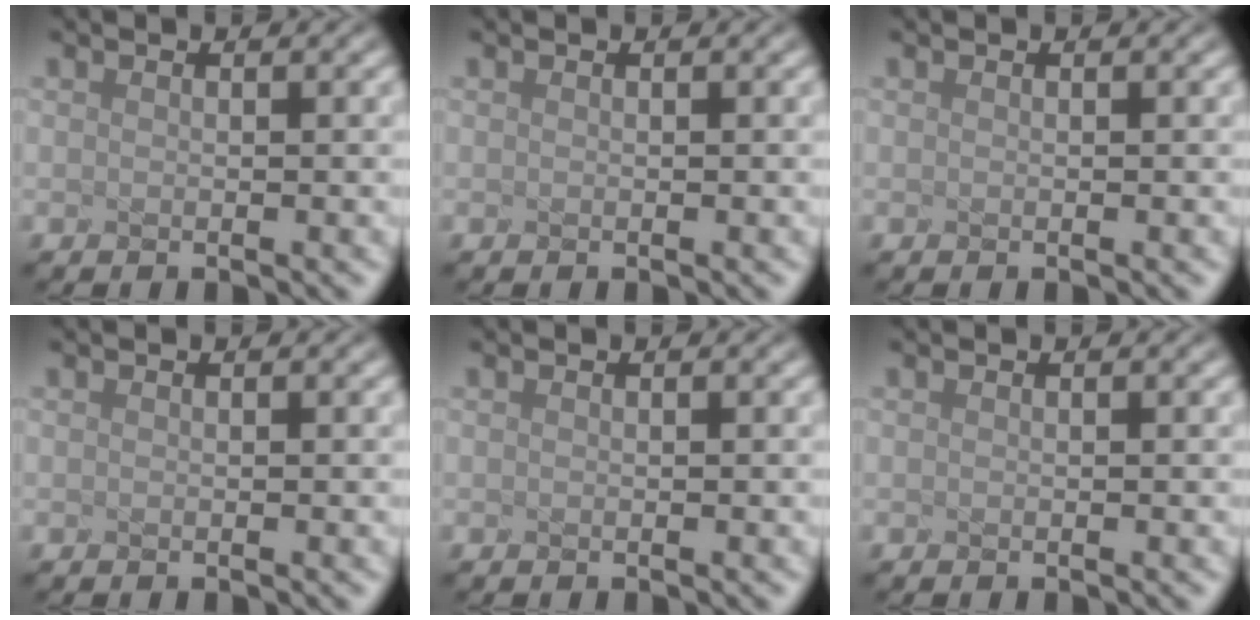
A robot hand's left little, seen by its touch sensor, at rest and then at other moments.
{"total": 0.0}
{"total": 0.0}
{"total": 0.0}
{"total": 0.0}
{"total": 0.0}